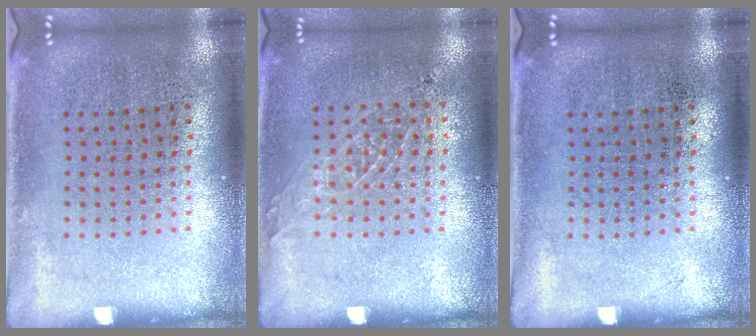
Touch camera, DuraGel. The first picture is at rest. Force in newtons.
{"total": 0.8, "press": 0.8, "slide": 0.0}
{"total": 0.0}